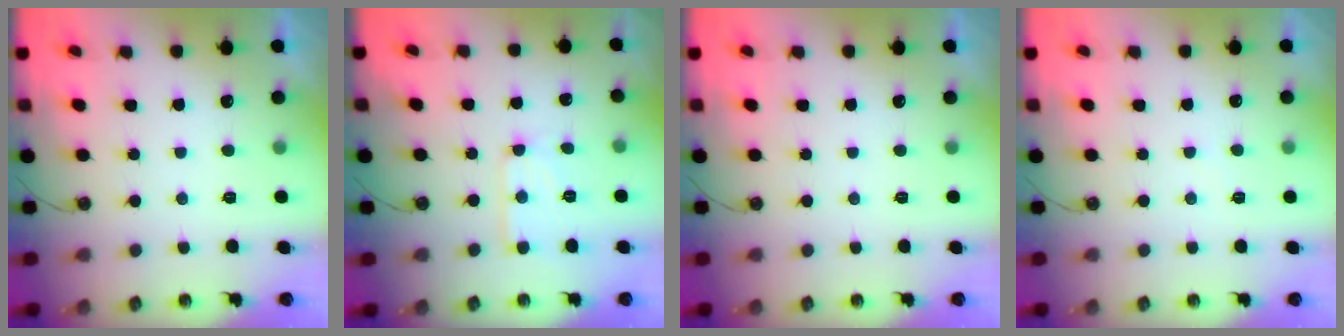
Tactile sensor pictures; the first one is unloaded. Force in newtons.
{"total": 9.1, "press": 9.0, "slide": 1.0}
{"total": 0.0}
{"total": 3.9, "press": 3.9, "slide": 0.5}